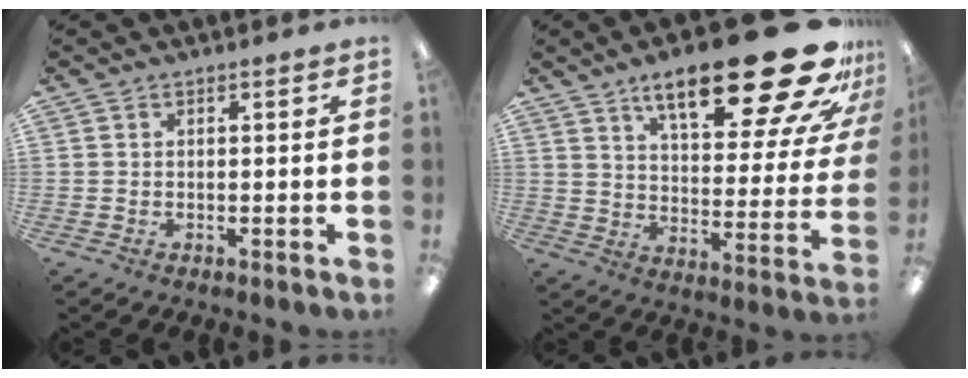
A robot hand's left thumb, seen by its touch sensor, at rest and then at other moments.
{"total": 28.3, "force": [17.4, 9.3, 20.3], "torque": [-0.283, -0.118, 0.276]}